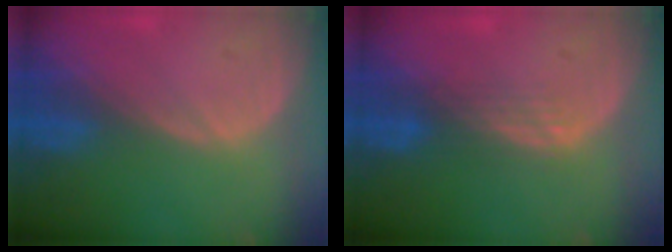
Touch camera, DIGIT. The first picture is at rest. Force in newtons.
{"total": 3.0, "press": 2.5, "slide": 1.7}